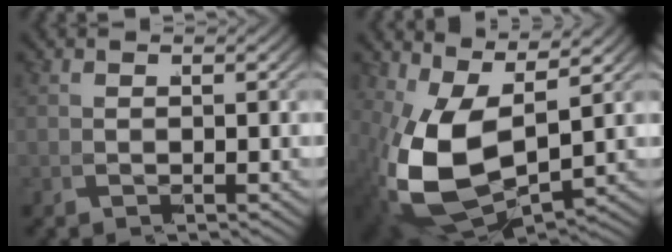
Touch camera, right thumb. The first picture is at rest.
{"total": 12.5, "force": [-0.5, 8.0, 9.6], "torque": [-0.246, -0.068, 0.030]}